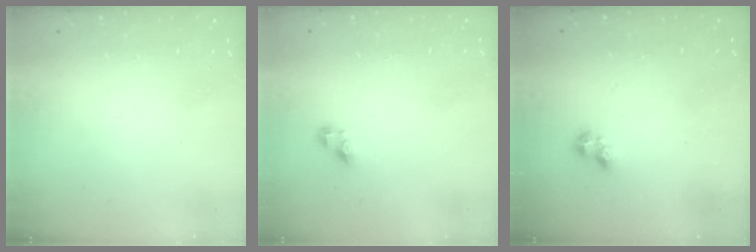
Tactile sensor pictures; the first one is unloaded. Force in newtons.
{"total": 3.4, "press": 3.4, "slide": 0.4}
{"total": 2.3, "press": 2.2, "slide": 0.6}